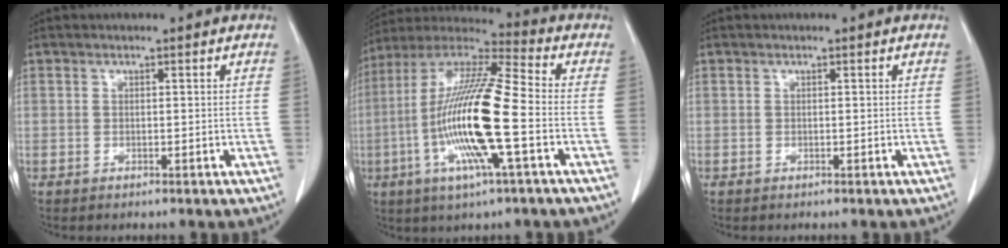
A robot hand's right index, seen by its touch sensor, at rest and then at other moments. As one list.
[{"total": 18.0, "force": [-3.9, 1.3, 17.5], "torque": [-0.355, -0.008, -0.080]}, {"total": 0.0}]